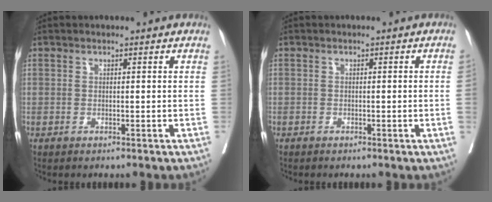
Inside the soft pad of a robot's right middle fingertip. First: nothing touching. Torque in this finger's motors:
{"motor_torque": [0.96, -1.18, -0.01, -0.21]}